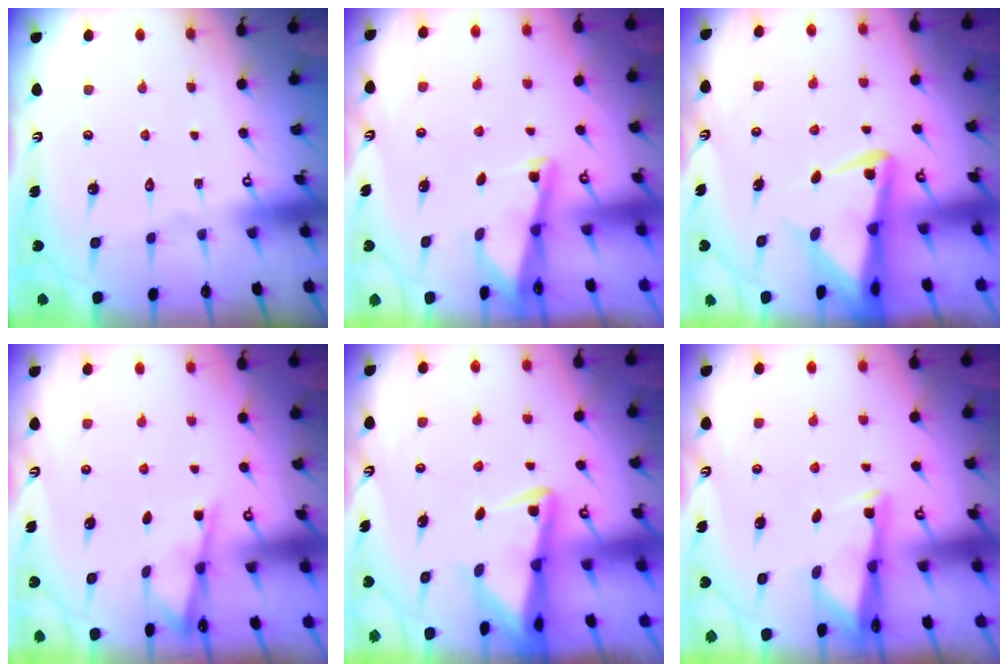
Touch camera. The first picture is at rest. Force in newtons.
{"total": 2.2, "press": 2.2, "slide": 0.3}
{"total": 5.1, "press": 5.0, "slide": 0.8}
{"total": 2.5, "press": 2.4, "slide": 0.4}
{"total": 3.6, "press": 3.5, "slide": 0.7}
{"total": 2.7, "press": 2.7, "slide": 0.5}